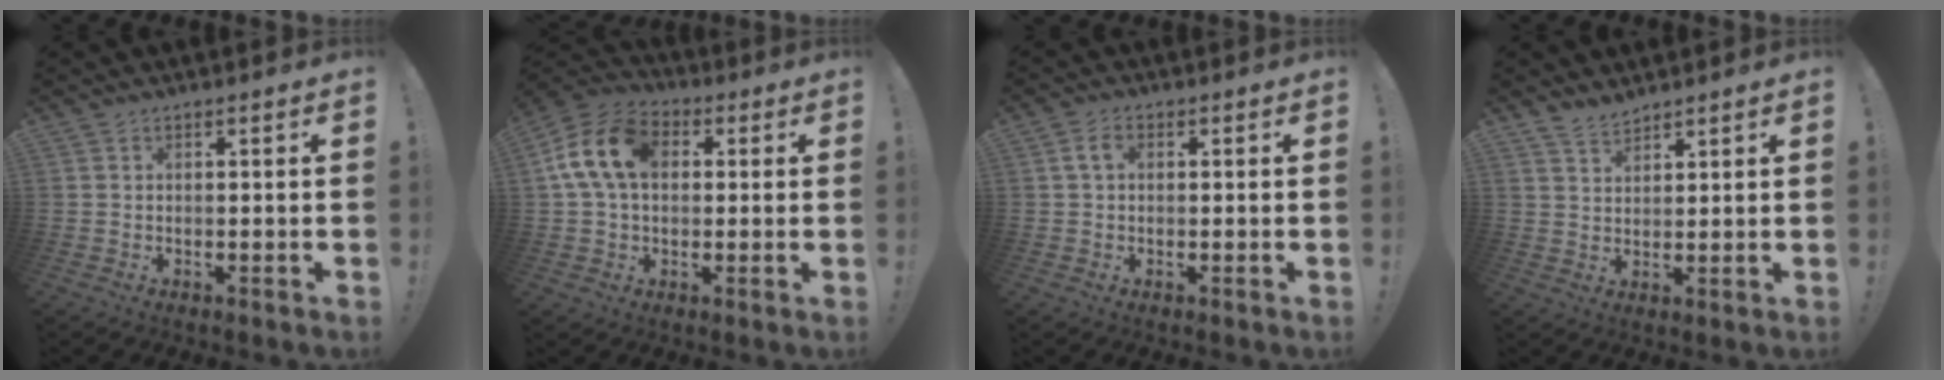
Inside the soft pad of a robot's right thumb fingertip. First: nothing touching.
{"total": 15.2, "force": [3.3, 10.5, 10.5], "torque": [-0.191, 0.012, 0.063]}
{"total": 3.4, "force": [0.9, 2.2, 2.5], "torque": [-0.043, 0.007, 0.016]}
{"total": 4.0, "force": [3.7, 1.2, 1.0], "torque": [-0.019, -0.026, 0.070]}